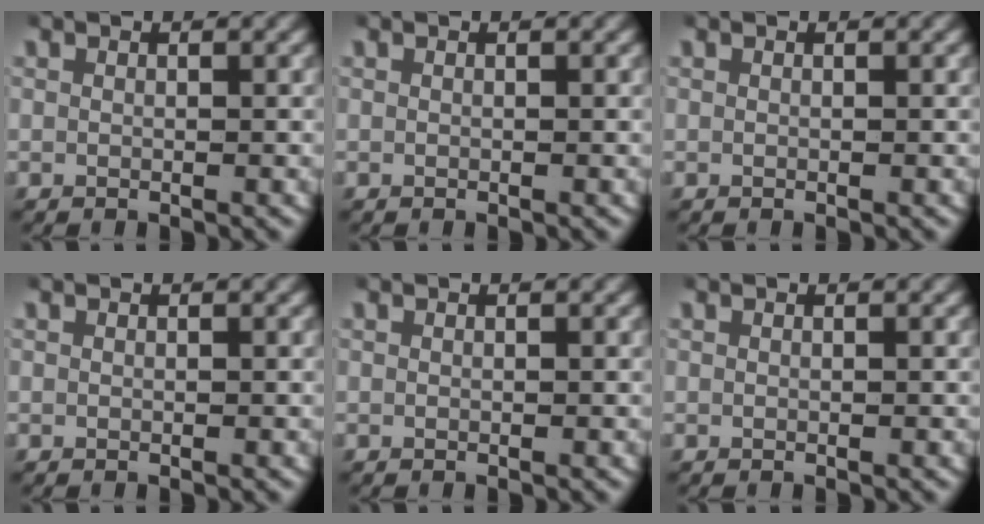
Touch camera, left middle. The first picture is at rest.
{"total": 0.0}
{"total": 0.0}
{"total": 0.0}
{"total": 0.0}
{"total": 0.0}